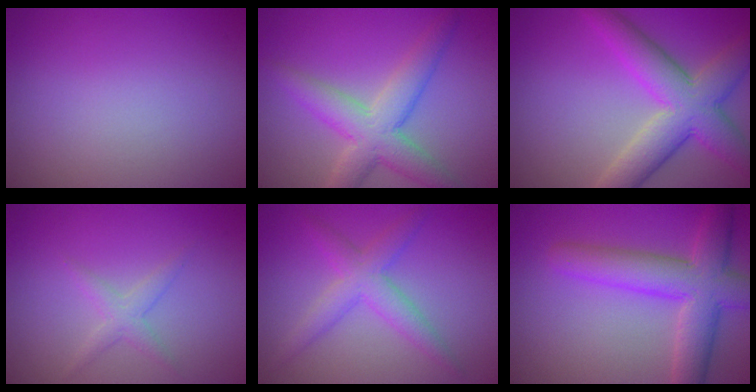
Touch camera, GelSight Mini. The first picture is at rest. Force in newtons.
{"total": 4.2, "press": 4.2, "slide": 0.4}
{"total": 7.5, "press": 7.5, "slide": 0.2}
{"total": 1.6, "press": 1.6, "slide": 0.1}
{"total": 3.5, "press": 3.5, "slide": 0.1}
{"total": 6.9, "press": 6.9, "slide": 0.3}